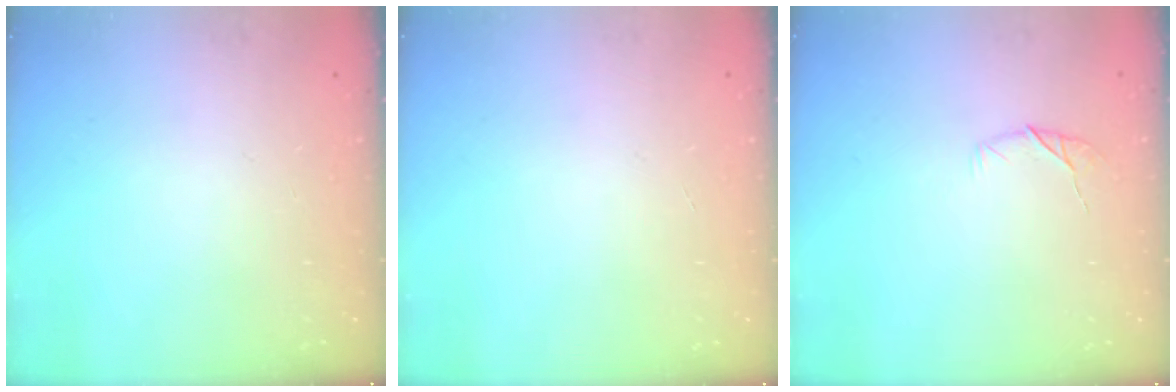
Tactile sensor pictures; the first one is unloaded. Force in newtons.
{"total": 0.0}
{"total": 5.7, "press": 5.5, "slide": 1.4}